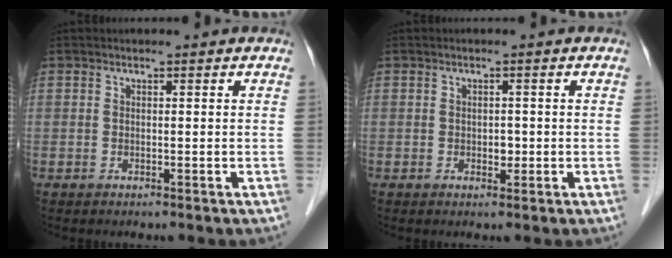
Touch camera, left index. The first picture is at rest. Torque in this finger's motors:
{"motor_torque": [0.07, -0.03, -0.01, 0.00]}